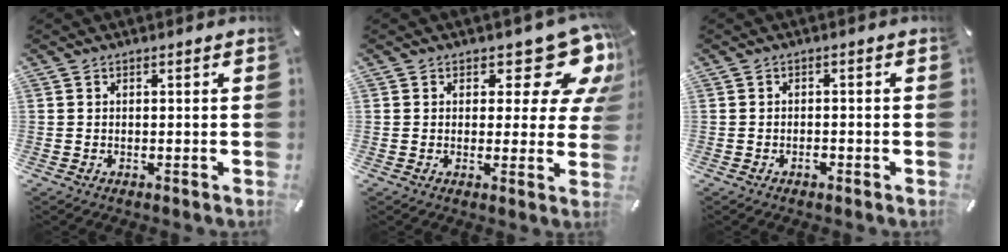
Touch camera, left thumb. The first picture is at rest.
{"total": 13.3, "force": [9.2, 5.5, 7.8], "torque": [-0.090, -0.079, 0.152]}
{"total": 1.5, "force": [-0.9, 0.9, 0.7], "torque": [-0.015, 0.003, -0.021]}